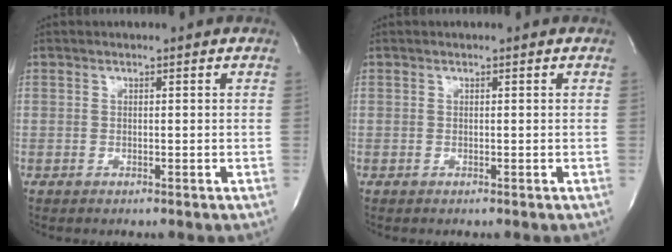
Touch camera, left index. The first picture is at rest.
{"total": 0.0}